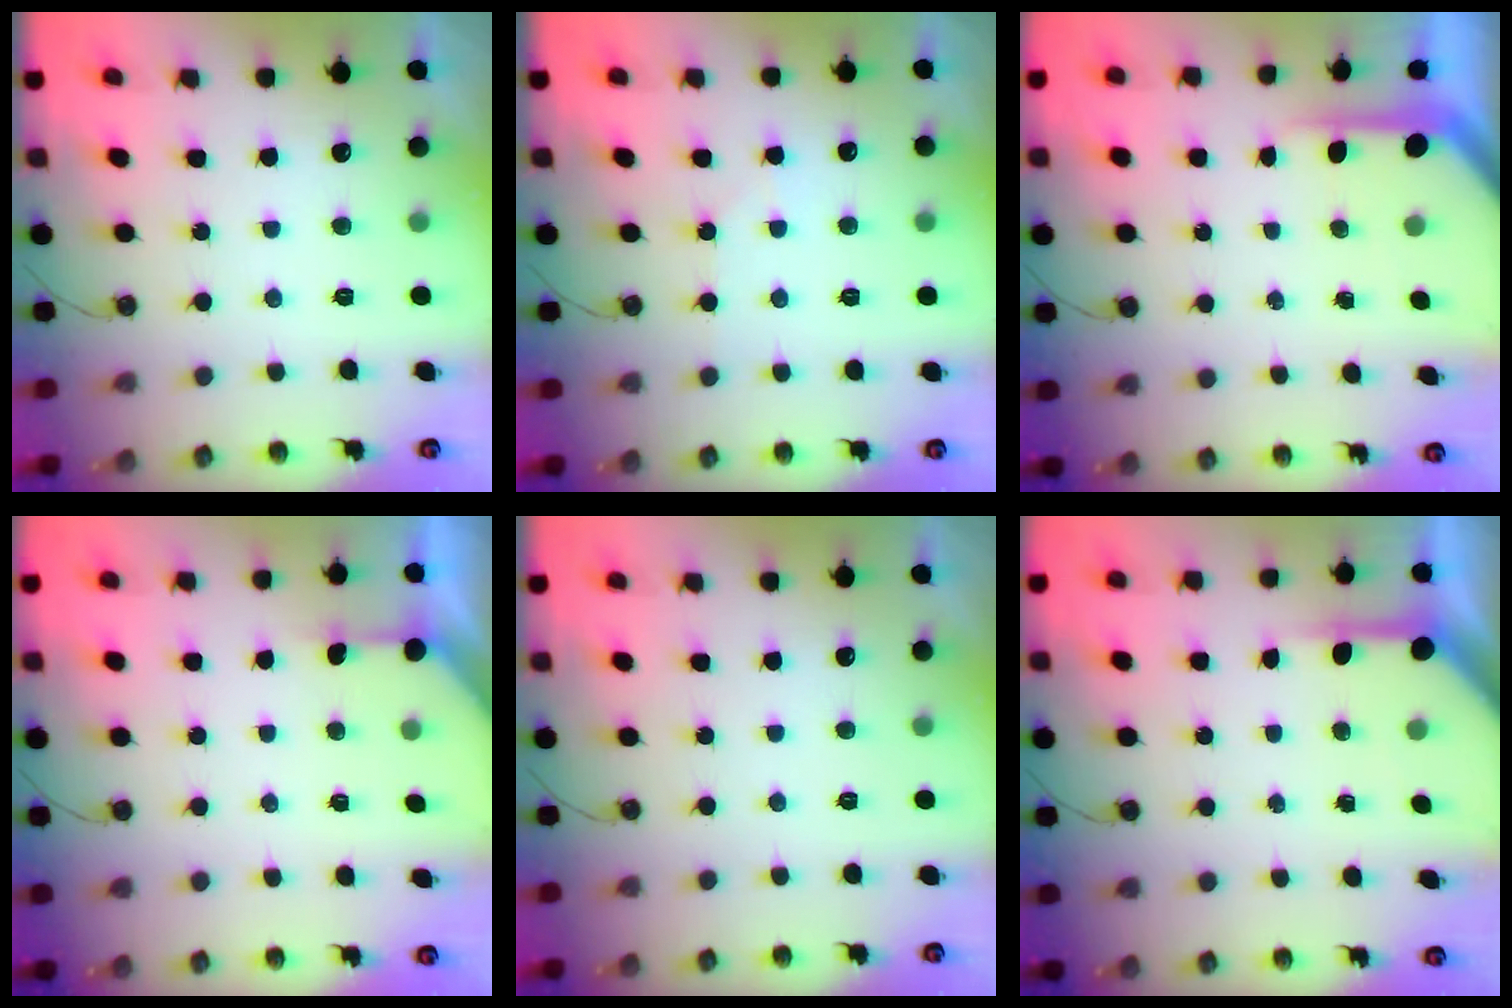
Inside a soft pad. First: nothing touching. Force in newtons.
{"total": 3.7, "press": 3.6, "slide": 0.6}
{"total": 5.5, "press": 5.5, "slide": 0.4}
{"total": 2.7, "press": 2.7, "slide": 0.3}
{"total": 0.0}
{"total": 5.5, "press": 5.5, "slide": 0.4}